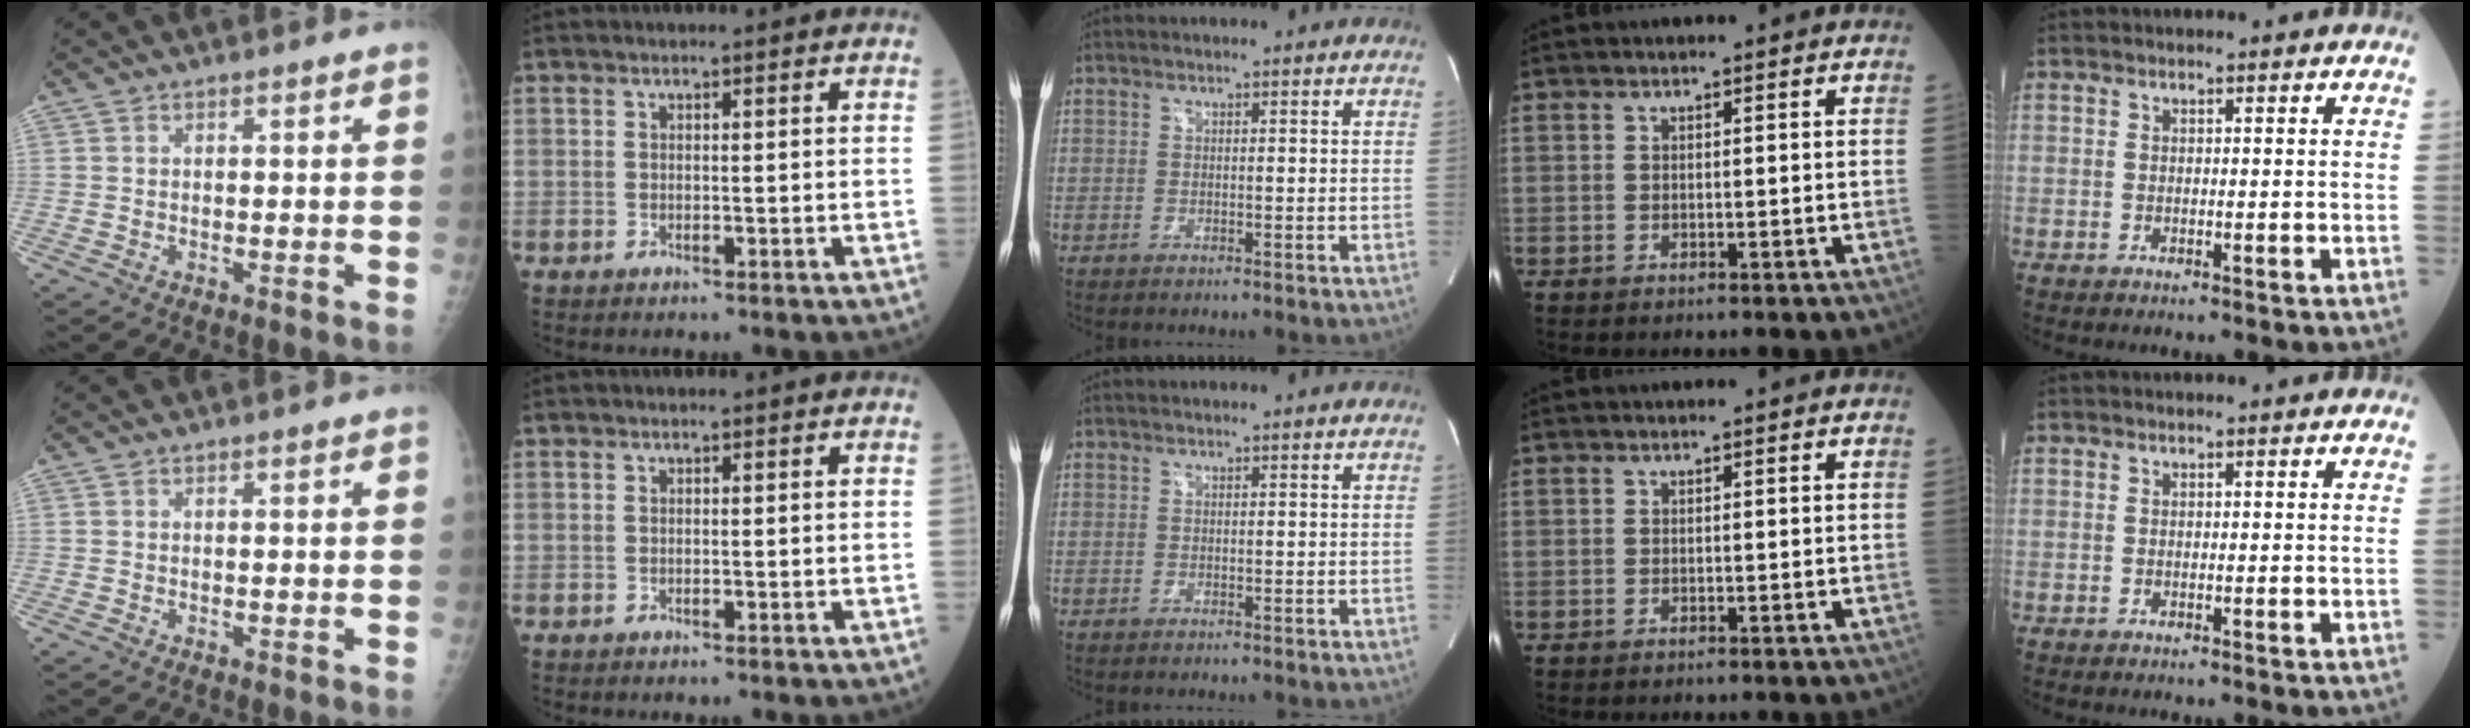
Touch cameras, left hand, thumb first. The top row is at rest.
{}